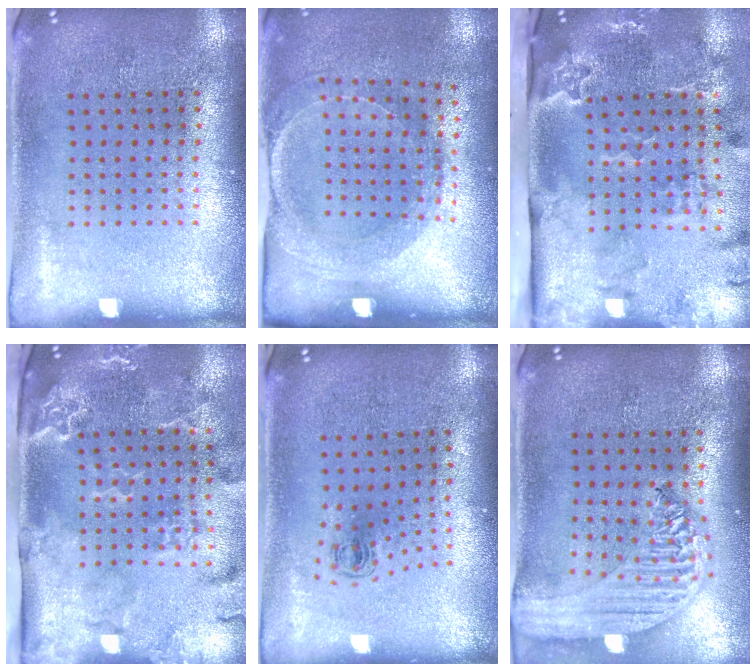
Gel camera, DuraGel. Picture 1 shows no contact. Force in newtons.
{"total": 1.6, "press": 1.5, "slide": 0.6}
{"total": 3.4, "press": 2.4, "slide": 2.4}
{"total": 3.1, "press": 2.4, "slide": 1.9}
{"total": 0.5, "press": 0.4, "slide": 0.4}
{"total": 2.3, "press": 2.0, "slide": 1.1}